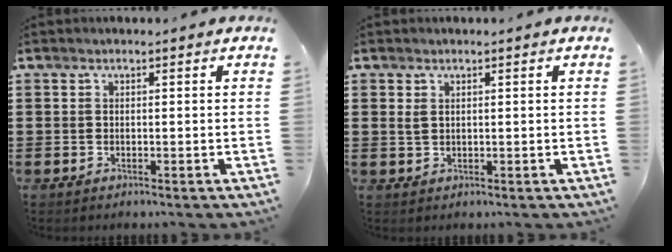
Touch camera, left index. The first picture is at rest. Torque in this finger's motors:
{"motor_torque": [0.39, -0.35, 0.06, 0.00]}